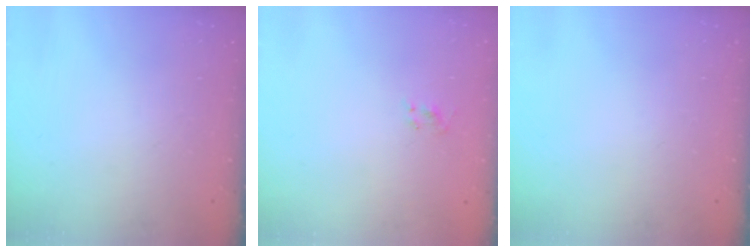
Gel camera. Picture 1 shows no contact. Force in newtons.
{"total": 1.6, "press": 1.4, "slide": 0.9}
{"total": 0.0}